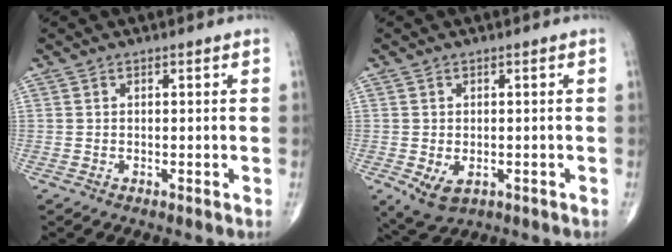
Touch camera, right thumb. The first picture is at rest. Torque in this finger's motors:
{"motor_torque": [0.61, 0.88, -0.12, -0.06, 0.00]}